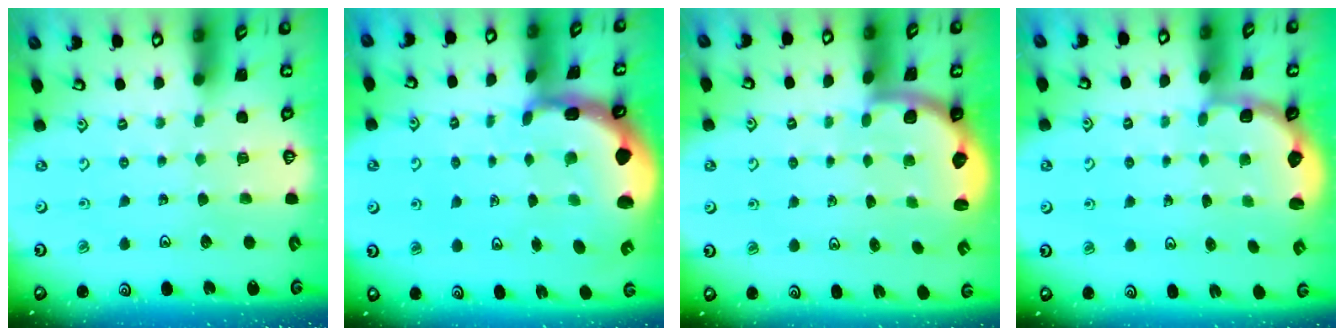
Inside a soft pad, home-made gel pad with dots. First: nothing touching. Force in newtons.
{"total": 3.6, "press": 3.5, "slide": 1.1}
{"total": 2.4, "press": 2.1, "slide": 1.3}
{"total": 2.7, "press": 2.3, "slide": 1.5}